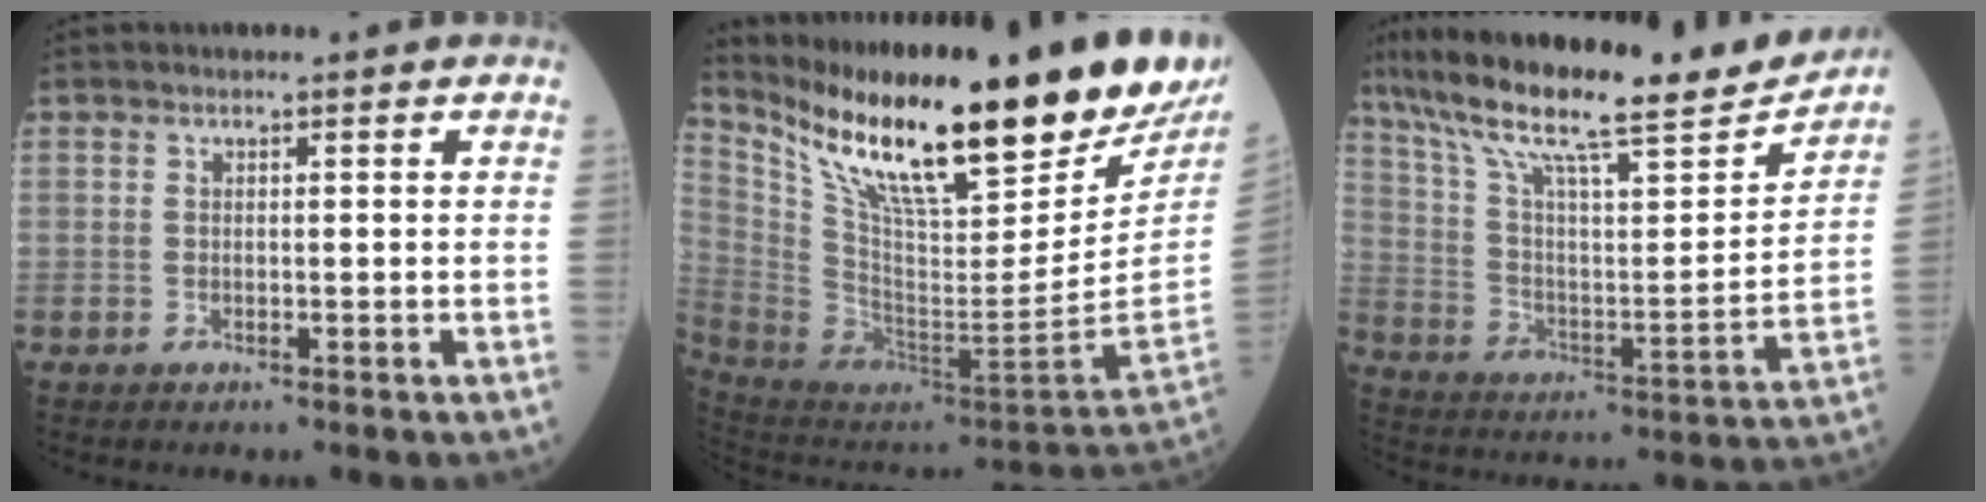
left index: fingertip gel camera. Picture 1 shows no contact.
{"total": 32.3, "force": [23.2, 5.4, 21.8], "torque": [-0.373, -0.046, 0.362]}
{"total": 25.0, "force": [20.8, 3.0, 13.6], "torque": [-0.240, -0.002, 0.319]}